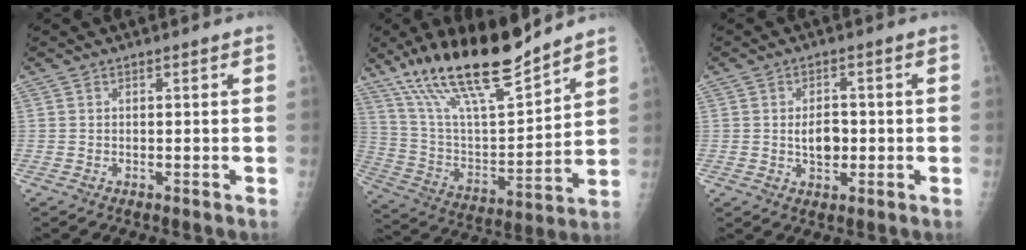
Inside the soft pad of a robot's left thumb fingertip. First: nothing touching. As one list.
[{"total": 21.8, "force": [16.6, 5.0, 13.2], "torque": [-0.209, -0.073, 0.306]}, {"total": 4.7, "force": [-0.4, 3.2, 3.5], "torque": [-0.040, 0.002, -0.003]}]